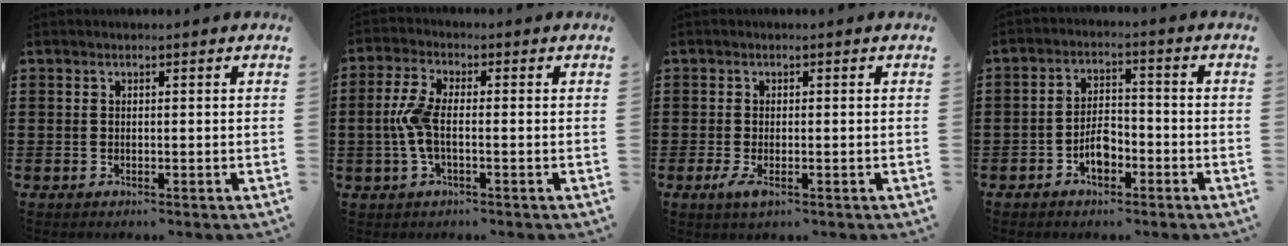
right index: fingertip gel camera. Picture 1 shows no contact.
{"total": 5.5, "force": [-0.8, 2.1, 5.0], "torque": [-0.126, -0.006, -0.024]}
{"total": 1.9, "force": [-0.7, 0.5, 1.7], "torque": [-0.045, -0.010, -0.016]}
{"total": 4.6, "force": [-2.3, 2.4, 3.2], "torque": [-0.069, 0.002, -0.047]}